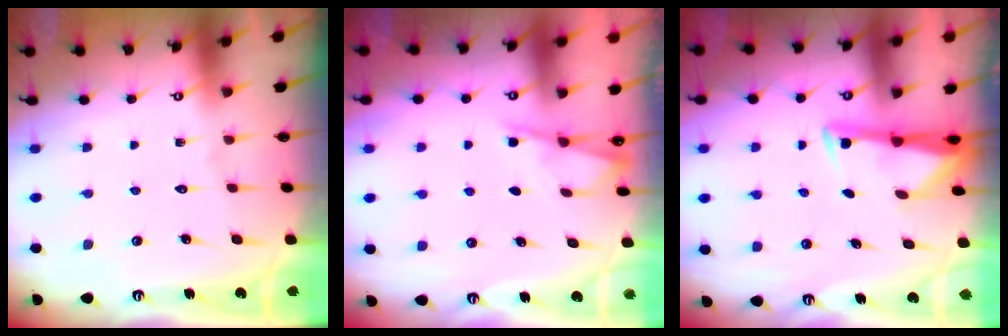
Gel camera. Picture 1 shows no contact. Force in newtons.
{"total": 2.4, "press": 2.4, "slide": 0.5}
{"total": 3.2, "press": 3.1, "slide": 0.4}